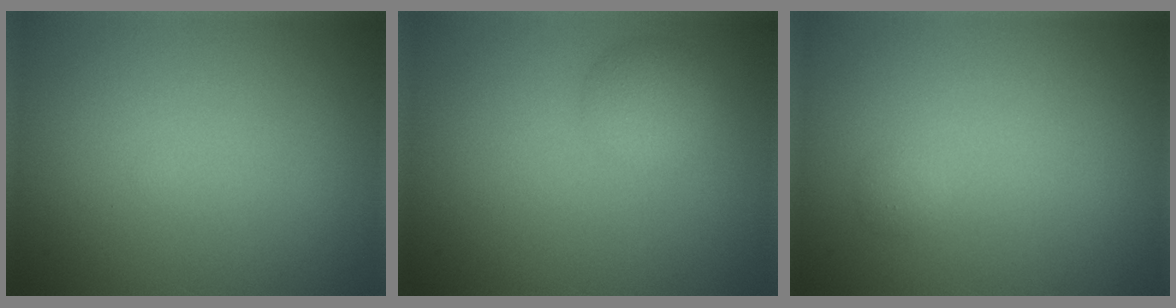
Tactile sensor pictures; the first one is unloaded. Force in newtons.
{"total": 2.1, "press": 2.1, "slide": 0.1}
{"total": 0.6, "press": 0.6, "slide": 0.0}